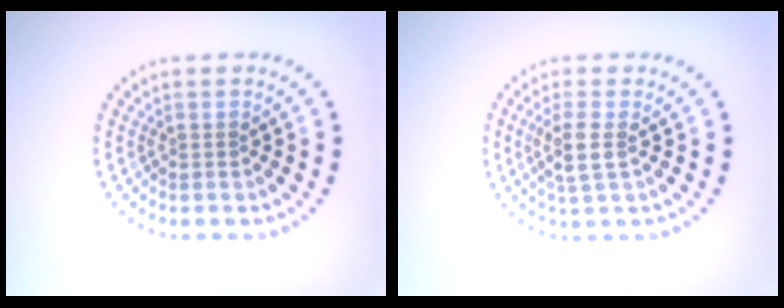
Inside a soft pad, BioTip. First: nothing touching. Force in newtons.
{"total": 2.4, "press": 2.0, "slide": 1.3}